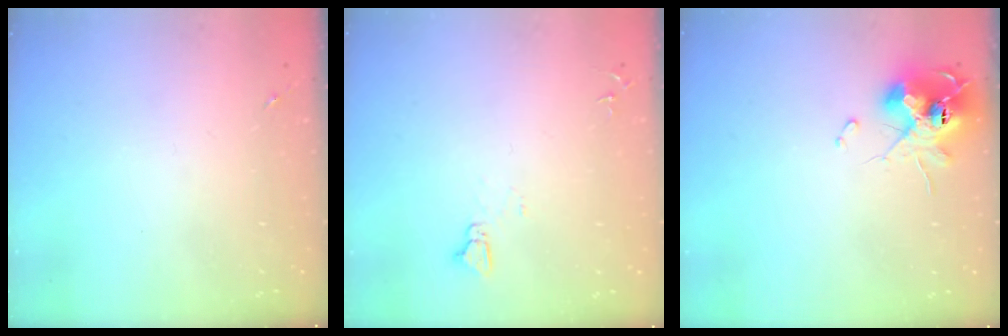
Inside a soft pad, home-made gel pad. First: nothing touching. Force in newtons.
{"total": 3.6, "press": 3.5, "slide": 0.3}
{"total": 12.8, "press": 12.7, "slide": 1.1}